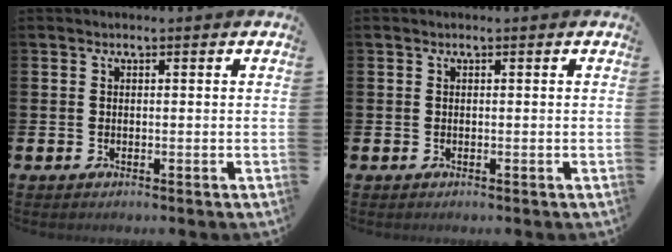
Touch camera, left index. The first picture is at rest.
{"total": 0.0}